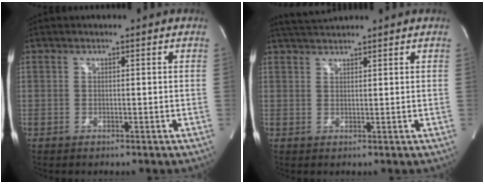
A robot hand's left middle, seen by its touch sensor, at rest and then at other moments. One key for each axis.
{"total": 2.9, "fx": 2.9, "fy": -0.3, "fz": 0.5, "tx": -0.015, "ty": 0.016, "tz": 0.059}